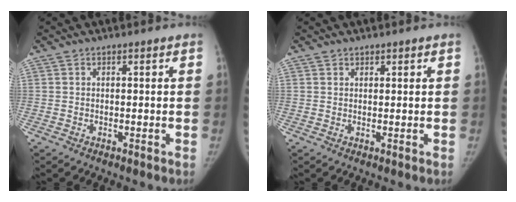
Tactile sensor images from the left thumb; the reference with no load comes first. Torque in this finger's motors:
{"motor_torque": [-0.45, -0.34, -0.18, 0.09, -0.01]}